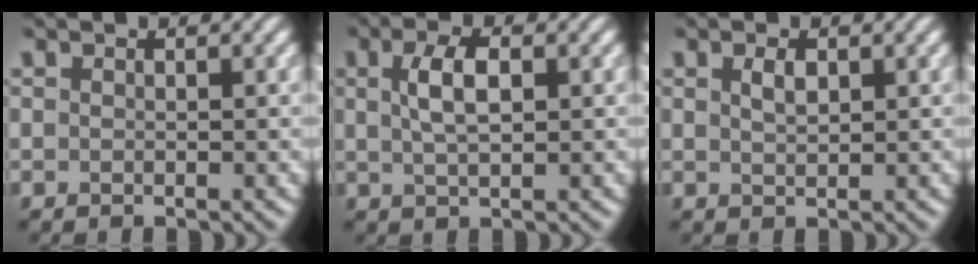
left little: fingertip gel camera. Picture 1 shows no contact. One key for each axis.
{"total": 3.4, "fx": 0.8, "fy": 1.4, "fz": 3.0, "tx": -0.063, "ty": 0.005, "tz": 0.016}
{"total": 1.5, "fx": 0.7, "fy": 0.7, "fz": 1.2, "tx": -0.025, "ty": 0.001, "tz": 0.016}